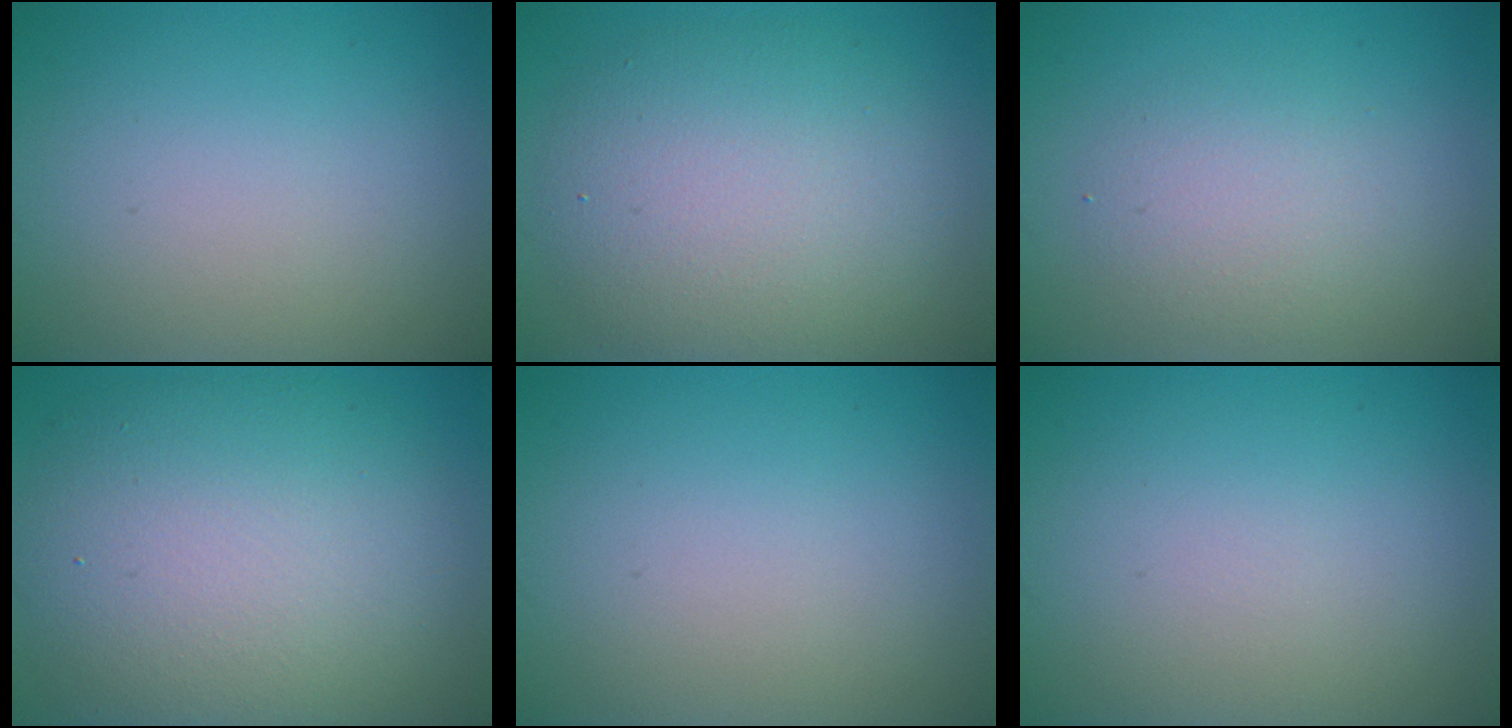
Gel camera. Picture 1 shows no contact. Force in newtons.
{"total": 7.8, "press": 7.8, "slide": 0.5}
{"total": 2.7, "press": 2.7, "slide": 0.2}
{"total": 11.1, "press": 11.1, "slide": 0.8}
{"total": 0.0}
{"total": 0.0}